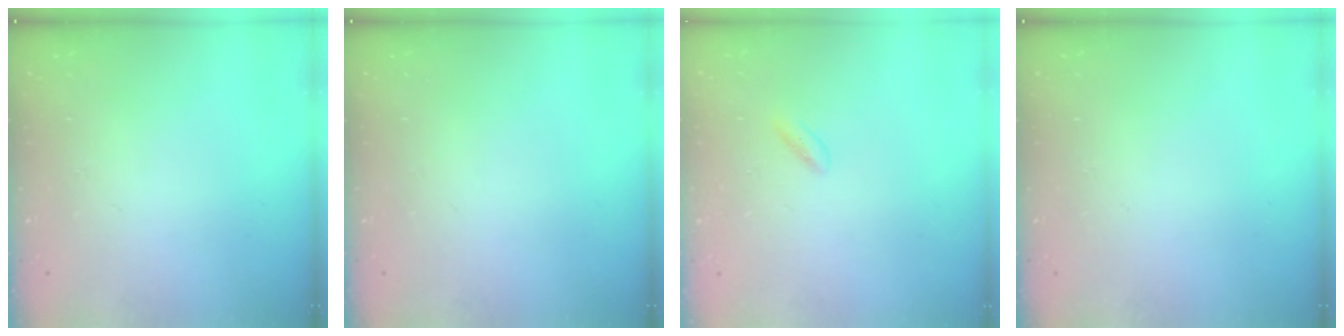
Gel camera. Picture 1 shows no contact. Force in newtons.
{"total": 0.0}
{"total": 1.3, "press": 1.0, "slide": 0.7}
{"total": 0.0}